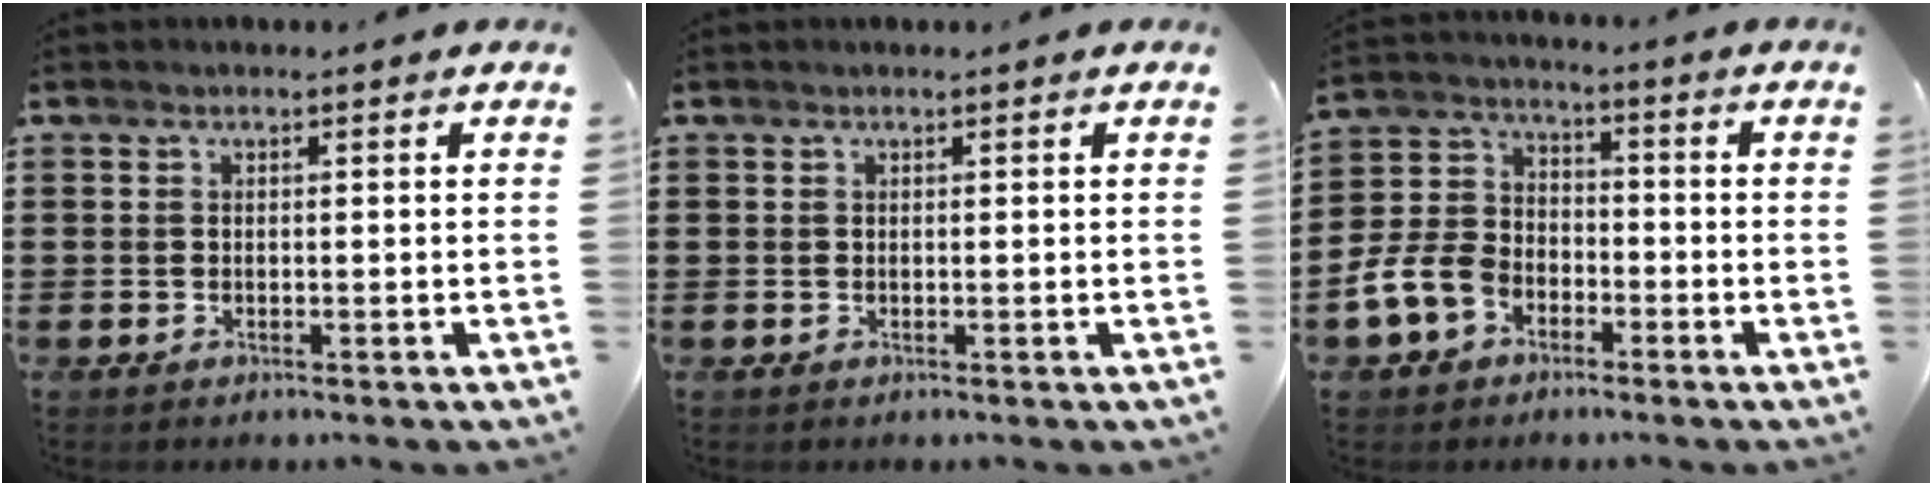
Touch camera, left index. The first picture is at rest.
{"total": 0.0}
{"total": 7.9, "force": [-4.2, 5.5, 3.7], "torque": [-0.116, 0.010, -0.091]}